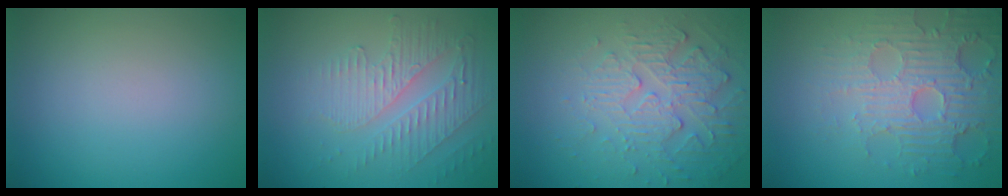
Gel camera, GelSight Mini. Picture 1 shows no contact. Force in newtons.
{"total": 4.3, "press": 3.1, "slide": 2.9}
{"total": 4.6, "press": 3.5, "slide": 3.0}
{"total": 4.4, "press": 4.4, "slide": 0.5}